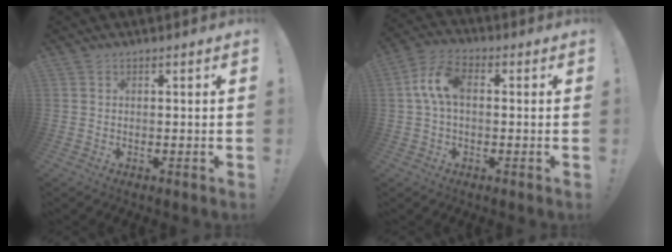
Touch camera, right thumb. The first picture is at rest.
{"total": 9.2, "force": [0.7, 5.3, 7.4], "torque": [-0.136, 0.010, 0.017]}